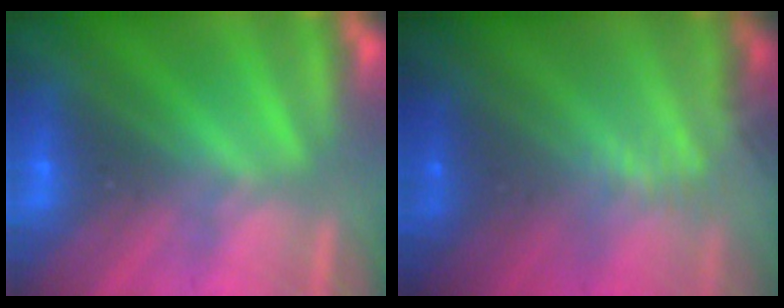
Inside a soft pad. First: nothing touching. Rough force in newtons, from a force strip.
{"total": 2.3}